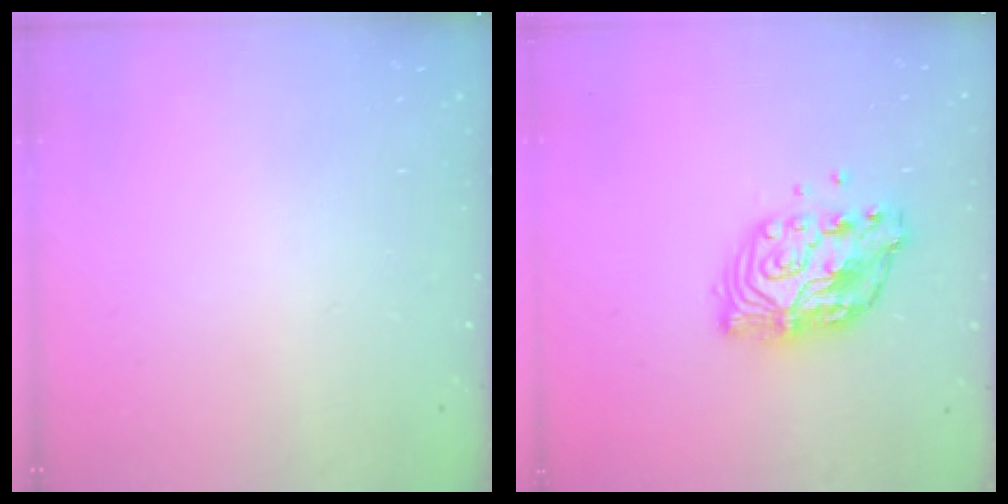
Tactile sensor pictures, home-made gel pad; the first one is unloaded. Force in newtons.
{"total": 11.0, "press": 10.9, "slide": 0.9}